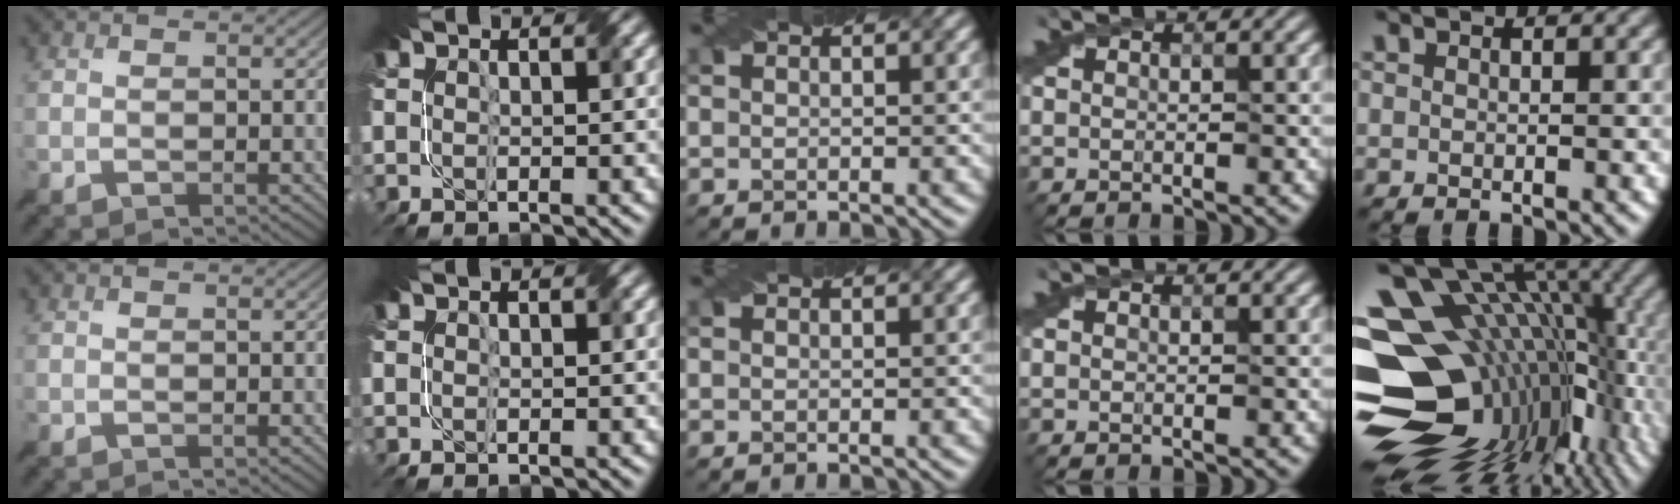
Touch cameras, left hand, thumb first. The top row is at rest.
{"little": {"total": 20.0, "force": [-2.6, 13.1, 14.8], "torque": [-0.257, -0.006, -0.013]}}